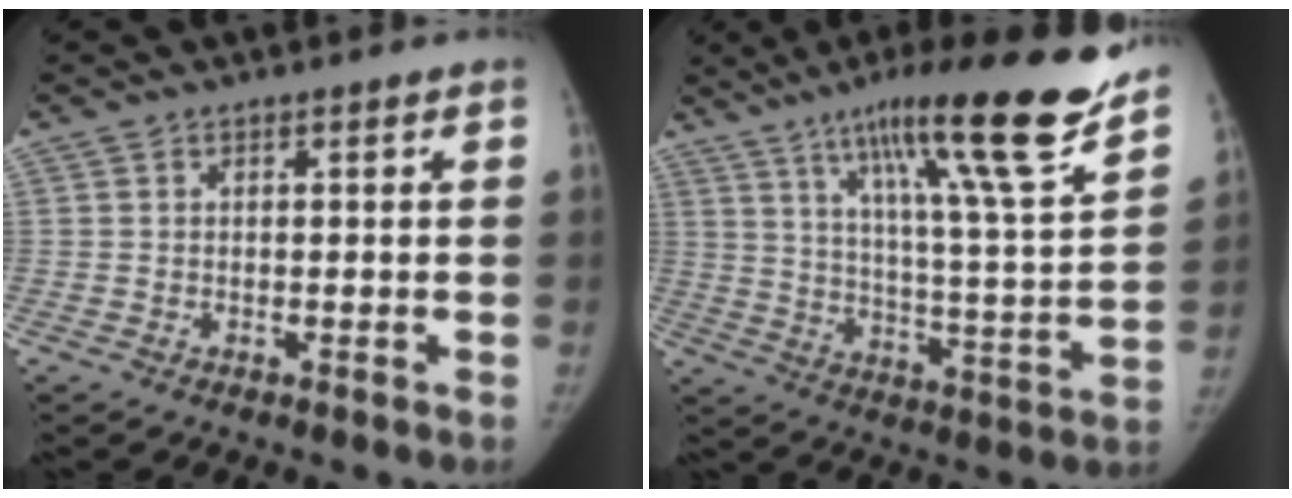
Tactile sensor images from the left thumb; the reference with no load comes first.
{"total": 23.8, "force": [16.9, 1.6, 16.7], "torque": [-0.238, -0.076, 0.262]}